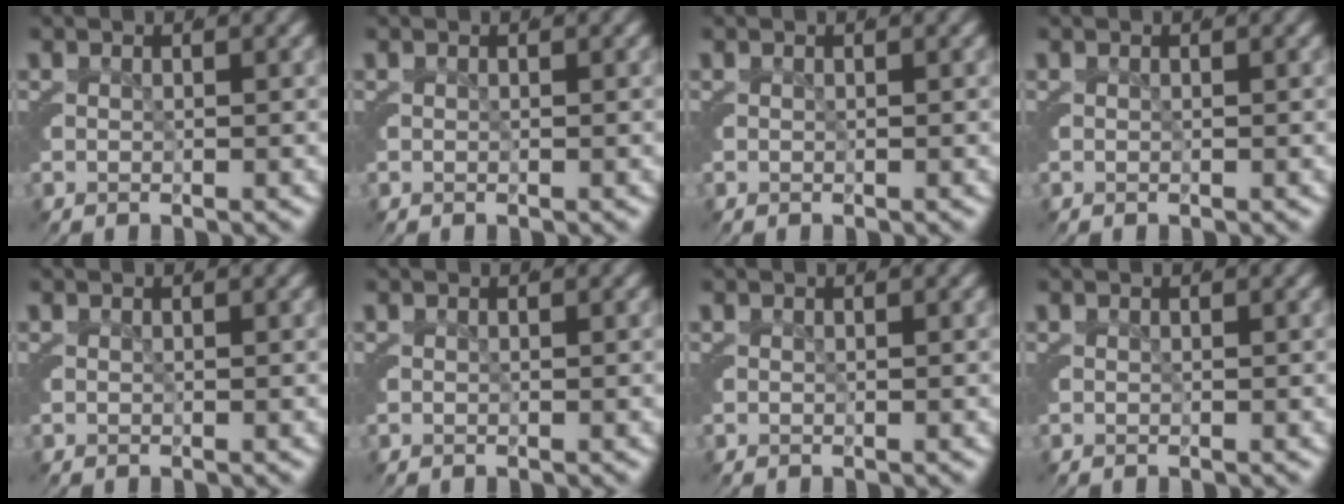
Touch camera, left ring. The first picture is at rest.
{"total": 0.0}
{"total": 0.0}
{"total": 0.0}
{"total": 0.0}
{"total": 0.0}
{"total": 0.0}
{"total": 0.0}